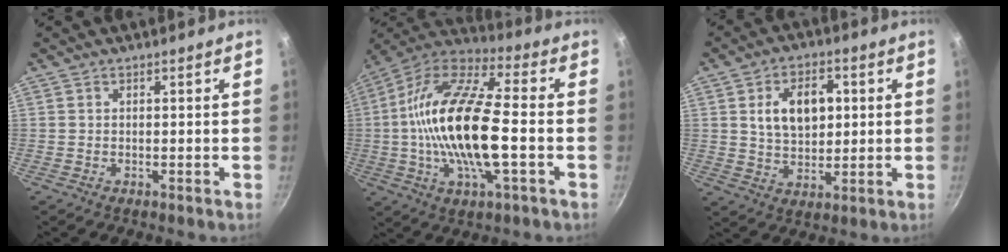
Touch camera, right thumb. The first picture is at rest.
{"total": 22.4, "force": [-2.1, 8.0, 20.8], "torque": [-0.398, 0.029, -0.059]}
{"total": 10.7, "force": [2.2, 7.1, 7.7], "torque": [-0.102, -0.002, 0.038]}